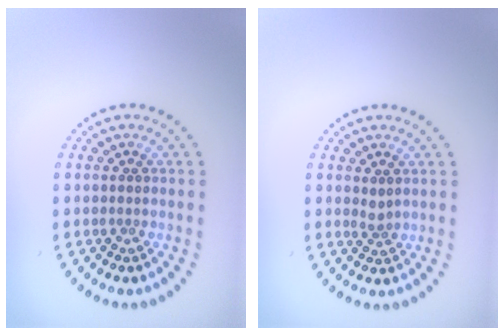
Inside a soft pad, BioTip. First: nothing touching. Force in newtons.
{"total": 0.9, "press": 0.6, "slide": 0.8}